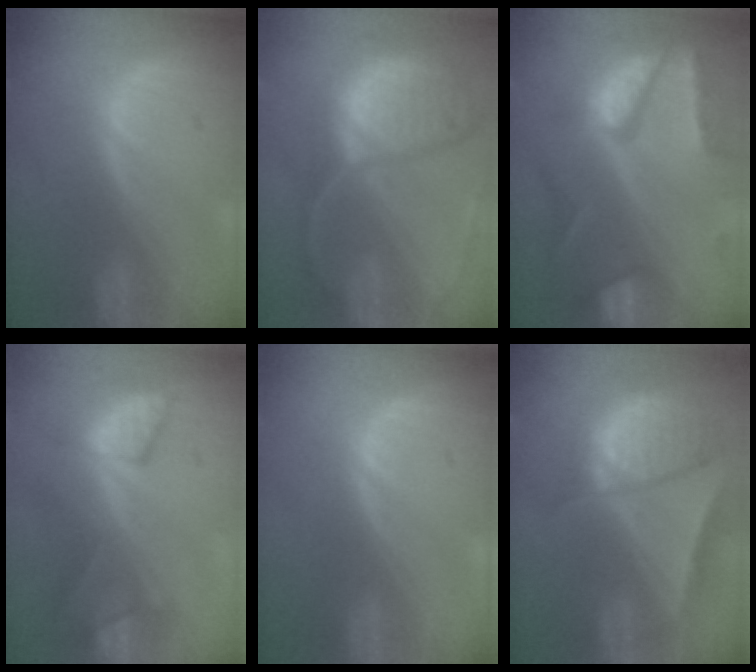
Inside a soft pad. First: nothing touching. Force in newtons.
{"total": 11.7, "press": 9.7, "slide": 6.5}
{"total": 10.4, "press": 8.7, "slide": 5.7}
{"total": 7.5, "press": 7.4, "slide": 1.5}
{"total": 0.0}
{"total": 9.3, "press": 8.1, "slide": 4.7}